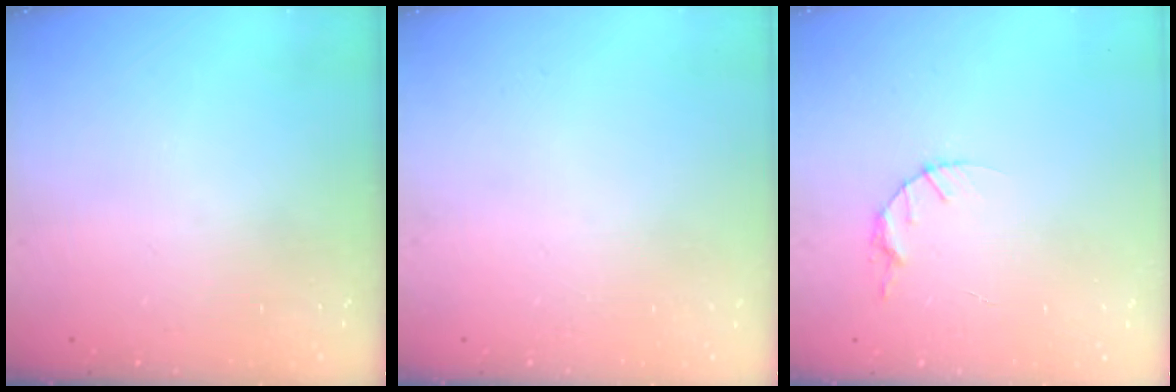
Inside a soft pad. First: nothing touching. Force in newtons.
{"total": 0.0}
{"total": 4.1, "press": 4.1, "slide": 0.5}